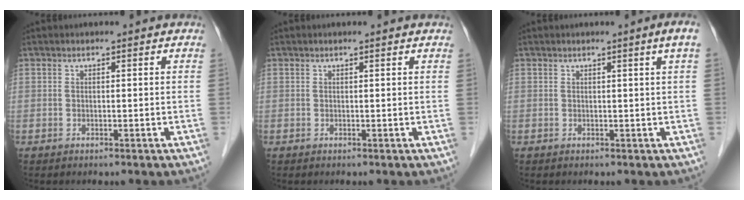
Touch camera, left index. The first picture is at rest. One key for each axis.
{"total": 0.9, "fx": 0.9, "fy": 0.0, "fz": 0.3, "tx": -0.012, "ty": 0.007, "tz": 0.010}
{"total": 1.5, "fx": 0.5, "fy": -0.6, "fz": 1.3, "tx": -0.020, "ty": -0.002, "tz": 0.011}